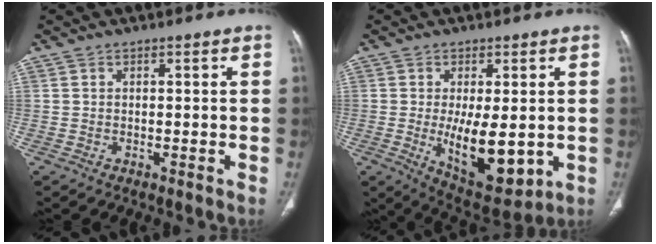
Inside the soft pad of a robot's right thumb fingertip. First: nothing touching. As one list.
[{"total": 13.2, "force": [-1.7, 5.7, 11.7], "torque": [-0.165, -0.026, -0.008]}]